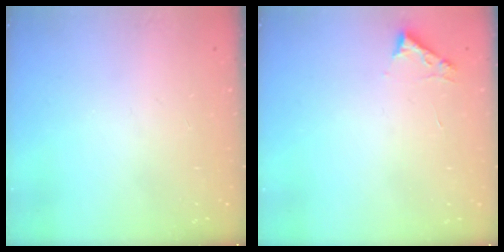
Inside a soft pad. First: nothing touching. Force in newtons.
{"total": 2.7, "press": 2.7, "slide": 0.3}